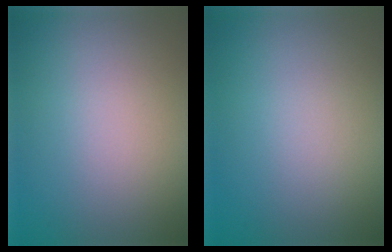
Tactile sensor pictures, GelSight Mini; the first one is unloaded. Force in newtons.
{"total": 0.0}